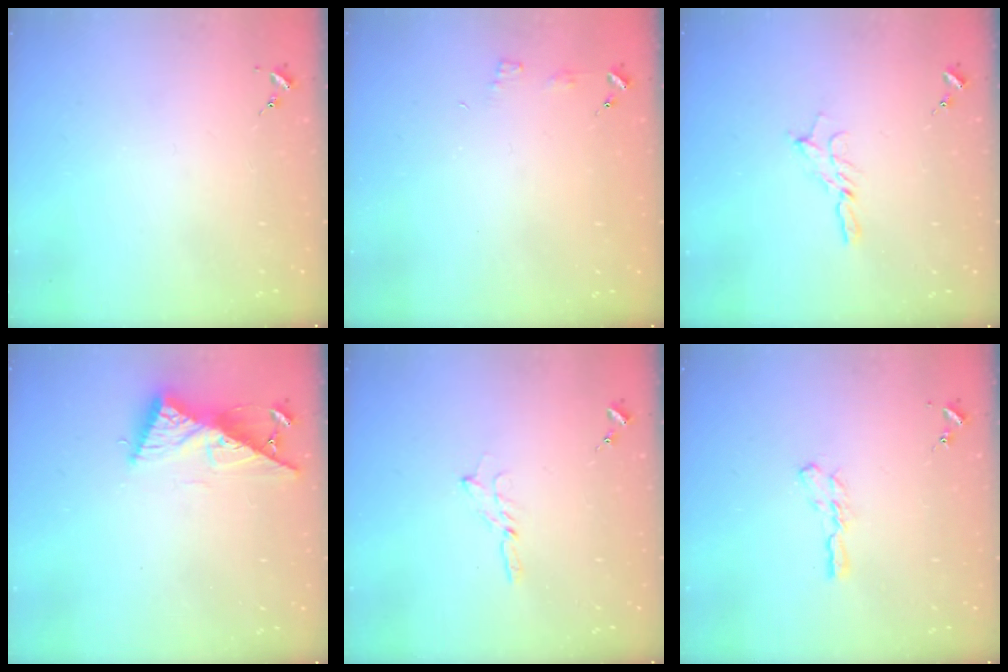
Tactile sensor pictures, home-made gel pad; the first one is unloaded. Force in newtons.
{"total": 3.8, "press": 3.8, "slide": 0.3}
{"total": 5.6, "press": 5.6, "slide": 0.3}
{"total": 9.6, "press": 9.6, "slide": 0.2}
{"total": 1.8, "press": 1.8, "slide": 0.2}
{"total": 6.1, "press": 6.1, "slide": 0.2}